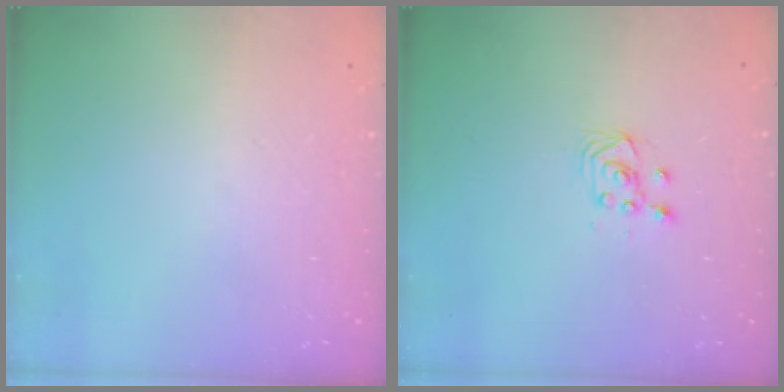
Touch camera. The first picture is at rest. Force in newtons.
{"total": 2.9, "press": 2.6, "slide": 1.3}